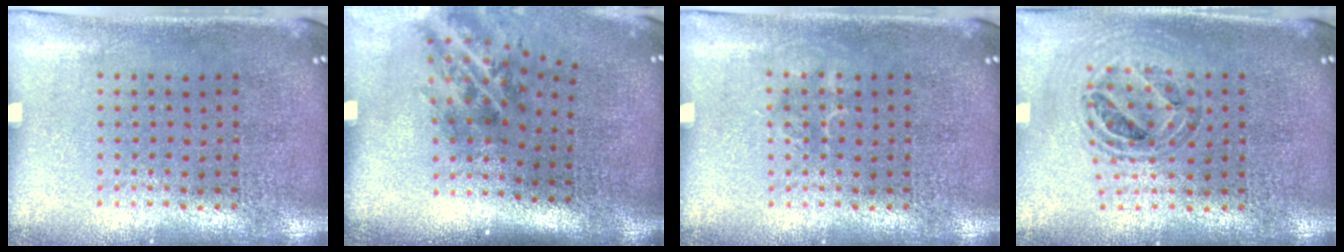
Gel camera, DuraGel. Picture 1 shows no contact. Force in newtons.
{"total": 1.9, "press": 1.1, "slide": 1.5}
{"total": 0.9, "press": 0.9, "slide": 0.3}
{"total": 0.9, "press": 0.9, "slide": 0.1}